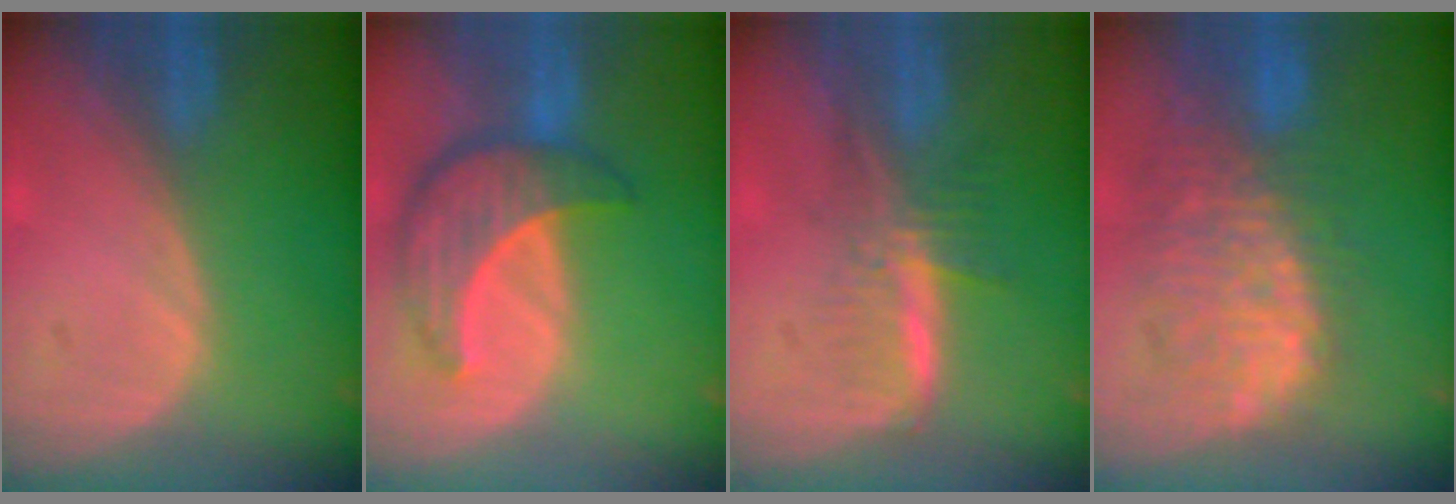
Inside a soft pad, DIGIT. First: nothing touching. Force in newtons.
{"total": 8.6, "press": 7.8, "slide": 3.7}
{"total": 5.8, "press": 5.2, "slide": 2.7}
{"total": 11.0, "press": 10.2, "slide": 4.1}